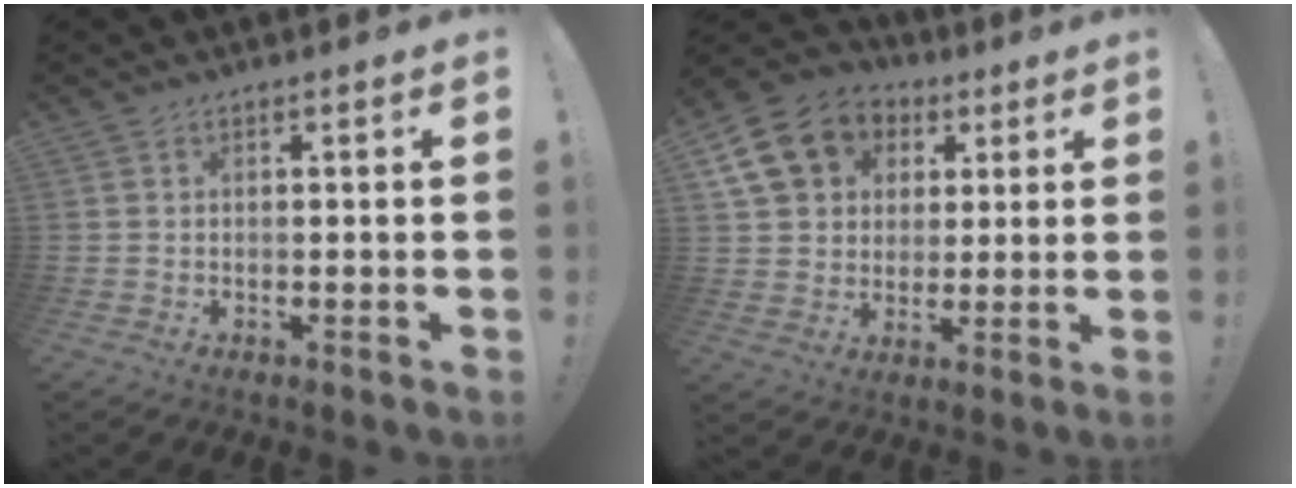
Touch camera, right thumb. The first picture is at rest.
{"total": 15.0, "force": [5.6, 12.4, 6.4], "torque": [-0.086, -0.018, 0.119]}